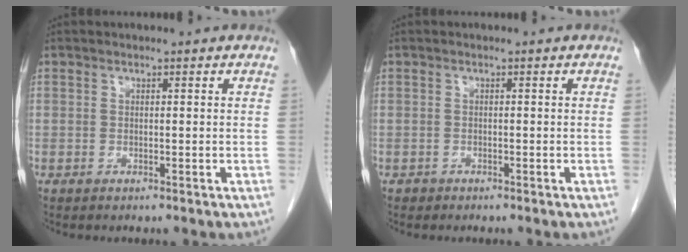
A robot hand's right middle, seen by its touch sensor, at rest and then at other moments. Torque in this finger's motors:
{"motor_torque": [-0.32, 0.02, -0.05, -0.01]}